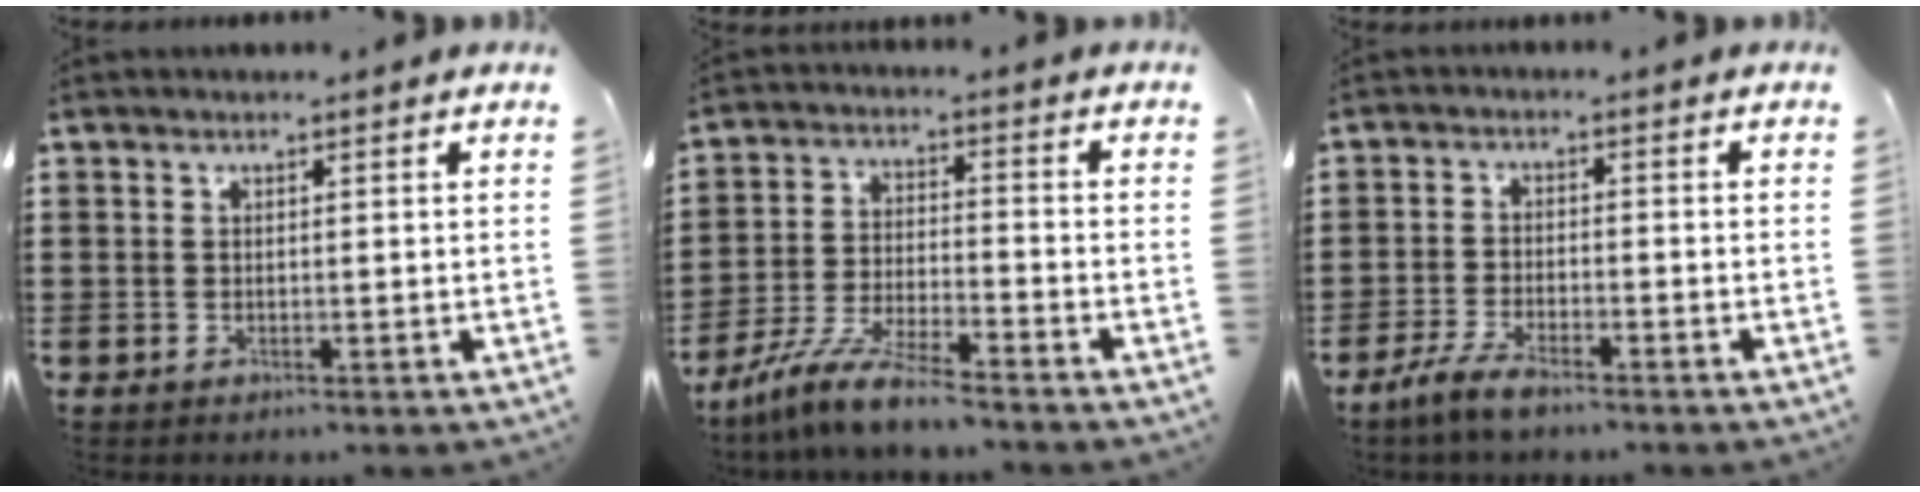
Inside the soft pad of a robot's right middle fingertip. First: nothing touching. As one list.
[{"total": 7.8, "force": [-7.1, 0.1, 3.2], "torque": [-0.078, -0.005, -0.143]}, {"total": 4.2, "force": [-3.3, 0.9, 2.4], "torque": [-0.060, -0.003, -0.069]}]